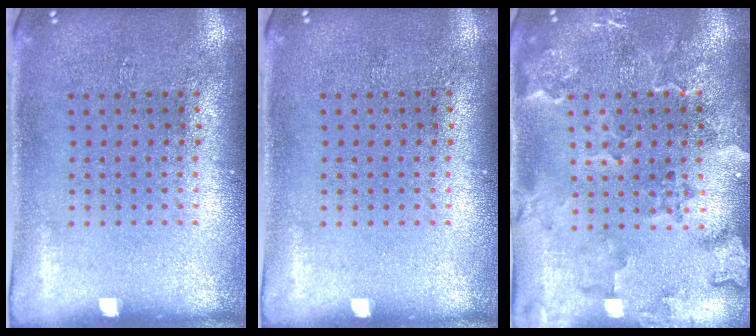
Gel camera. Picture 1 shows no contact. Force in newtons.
{"total": 0.0}
{"total": 2.4, "press": 2.2, "slide": 1.0}